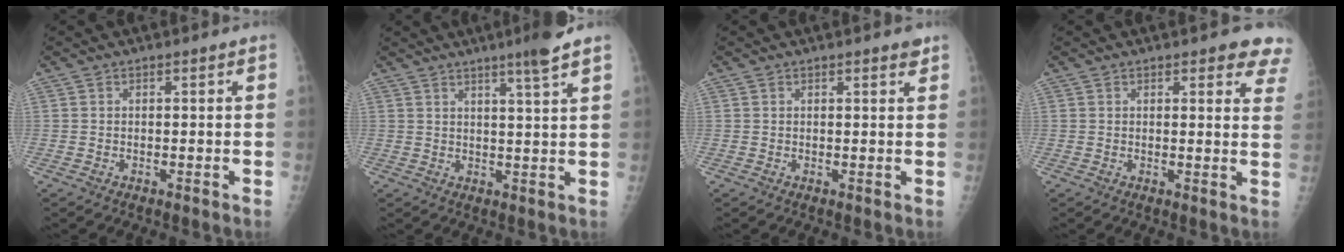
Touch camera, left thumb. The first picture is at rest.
{"total": 5.7, "force": [3.9, -0.7, 4.1], "torque": [-0.063, -0.023, 0.060]}
{"total": 1.1, "force": [0.8, 0.3, 0.7], "torque": [-0.005, -0.004, 0.009]}
{"total": 7.3, "force": [5.5, 2.5, 4.0], "torque": [-0.011, -0.023, 0.043]}